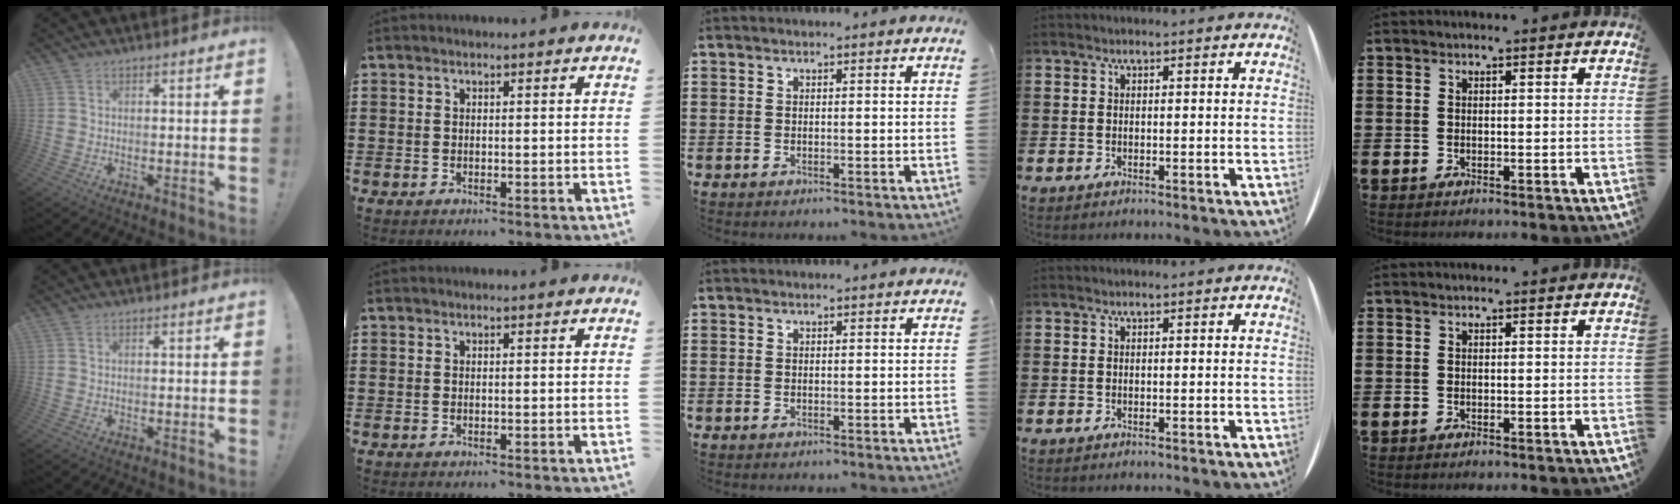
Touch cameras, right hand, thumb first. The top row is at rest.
{}